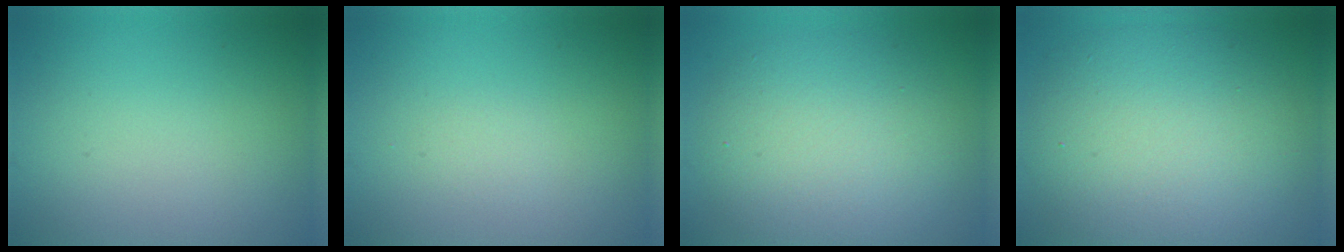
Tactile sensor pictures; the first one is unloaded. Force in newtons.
{"total": 0.6, "press": 0.6, "slide": 0.0}
{"total": 7.2, "press": 7.1, "slide": 0.5}
{"total": 10.3, "press": 10.3, "slide": 0.3}